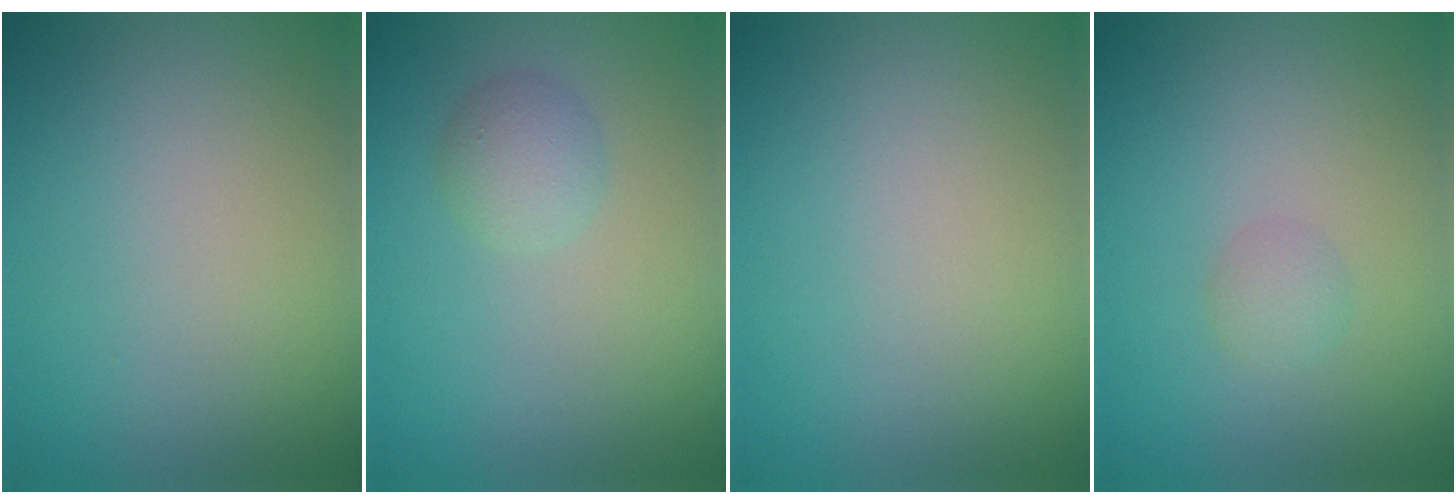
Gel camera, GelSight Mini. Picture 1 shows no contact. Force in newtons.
{"total": 2.2, "press": 2.2, "slide": 0.1}
{"total": 0.0}
{"total": 1.3, "press": 1.3, "slide": 0.1}